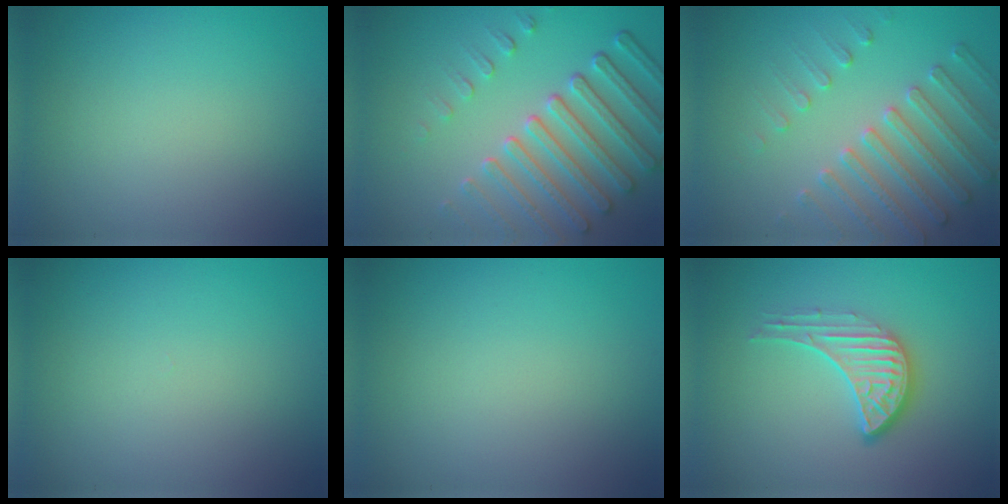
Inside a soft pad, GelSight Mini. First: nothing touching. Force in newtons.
{"total": 6.3, "press": 5.2, "slide": 3.6}
{"total": 4.0, "press": 3.9, "slide": 0.2}
{"total": 0.0}
{"total": 0.0}
{"total": 3.5, "press": 2.9, "slide": 2.0}